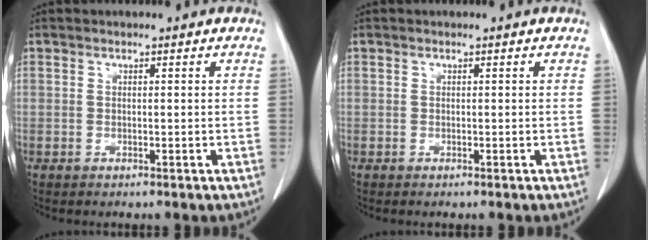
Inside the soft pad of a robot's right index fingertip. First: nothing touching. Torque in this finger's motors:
{"motor_torque": [0.01, 0.00, -0.17, -0.03]}